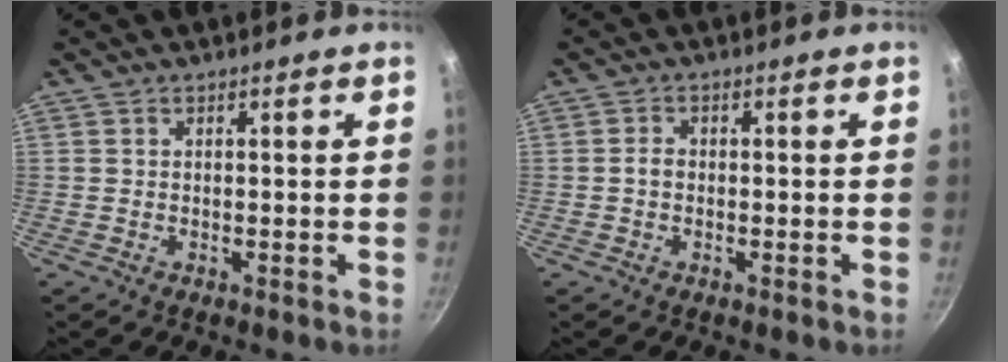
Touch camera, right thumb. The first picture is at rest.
{"total": 1.6, "force": [-0.3, 1.1, 1.0], "torque": [-0.013, 0.004, -0.008]}